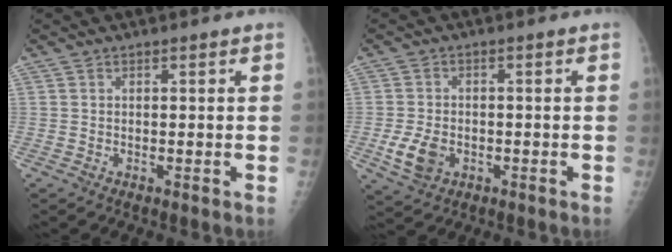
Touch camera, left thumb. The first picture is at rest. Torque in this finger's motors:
{"motor_torque": [-0.07, 0.11, 0.41, 0.19, 0.03]}